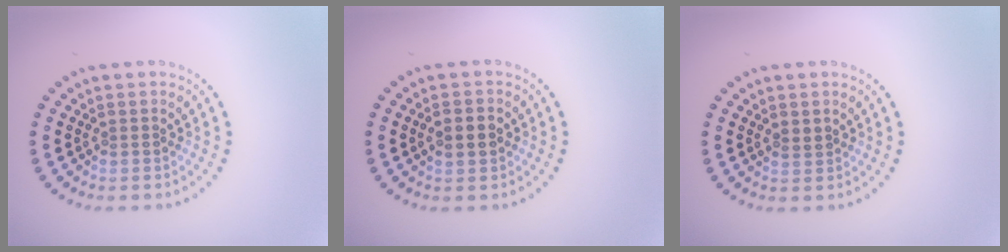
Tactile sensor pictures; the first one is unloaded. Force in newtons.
{"total": 2.7, "press": 2.7, "slide": 0.0}
{"total": 0.9, "press": 0.8, "slide": 0.1}